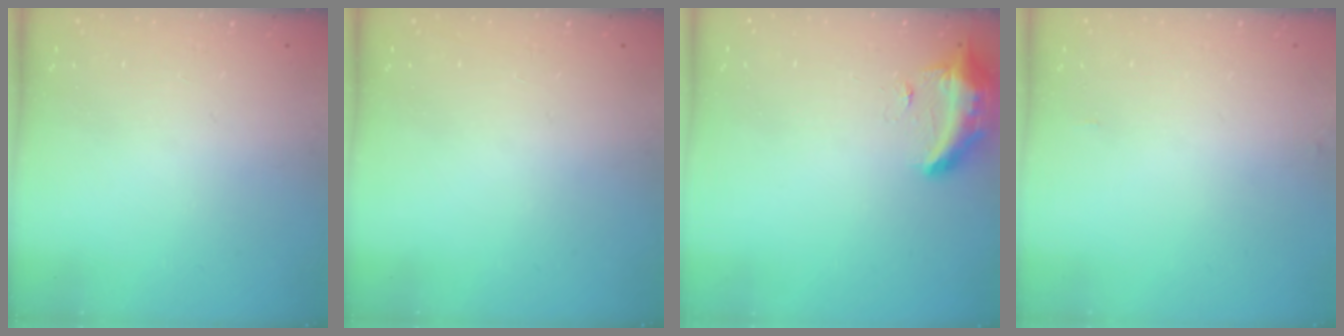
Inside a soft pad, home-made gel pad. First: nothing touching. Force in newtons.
{"total": 0.0}
{"total": 19.4, "press": 12.3, "slide": 14.9}
{"total": 4.1, "press": 3.8, "slide": 1.7}